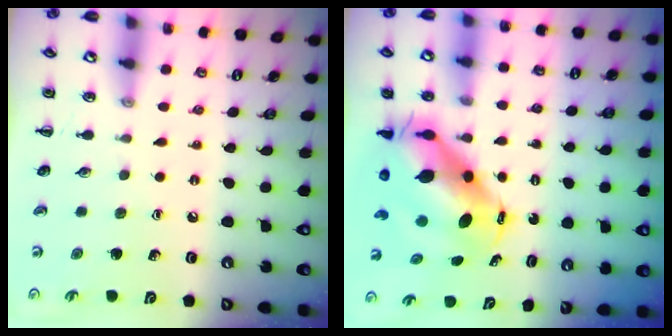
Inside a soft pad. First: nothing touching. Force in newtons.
{"total": 10.2, "press": 9.9, "slide": 2.5}